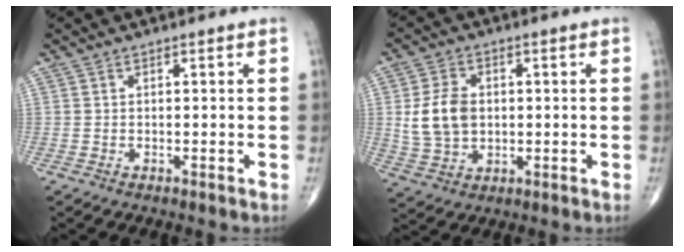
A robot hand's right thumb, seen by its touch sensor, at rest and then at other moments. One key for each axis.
{"total": 9.2, "fx": 0.7, "fy": 6.7, "fz": 6.3, "tx": -0.106, "ty": 0.001, "tz": 0.019}